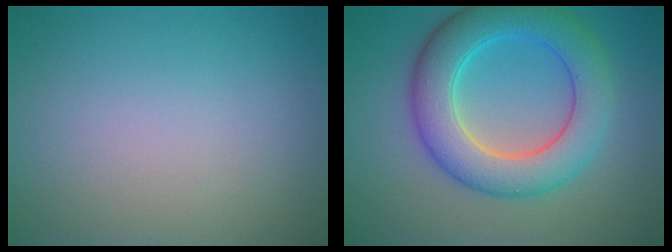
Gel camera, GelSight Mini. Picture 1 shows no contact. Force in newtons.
{"total": 7.8, "press": 7.8, "slide": 0.3}